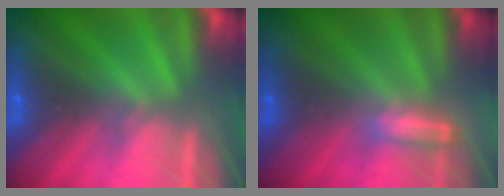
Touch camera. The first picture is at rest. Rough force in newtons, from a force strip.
{"total": 1.3}